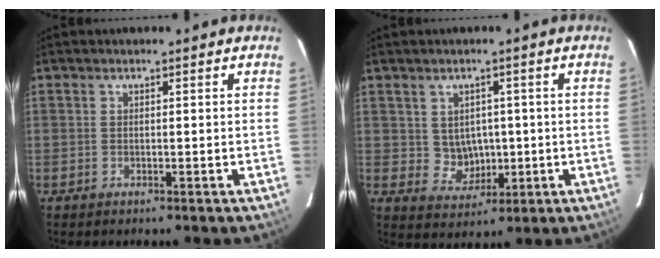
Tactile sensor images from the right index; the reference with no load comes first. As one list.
[{"total": 5.0, "force": [0.3, 4.7, 1.8], "torque": [-0.036, 0.007, 0.020]}]